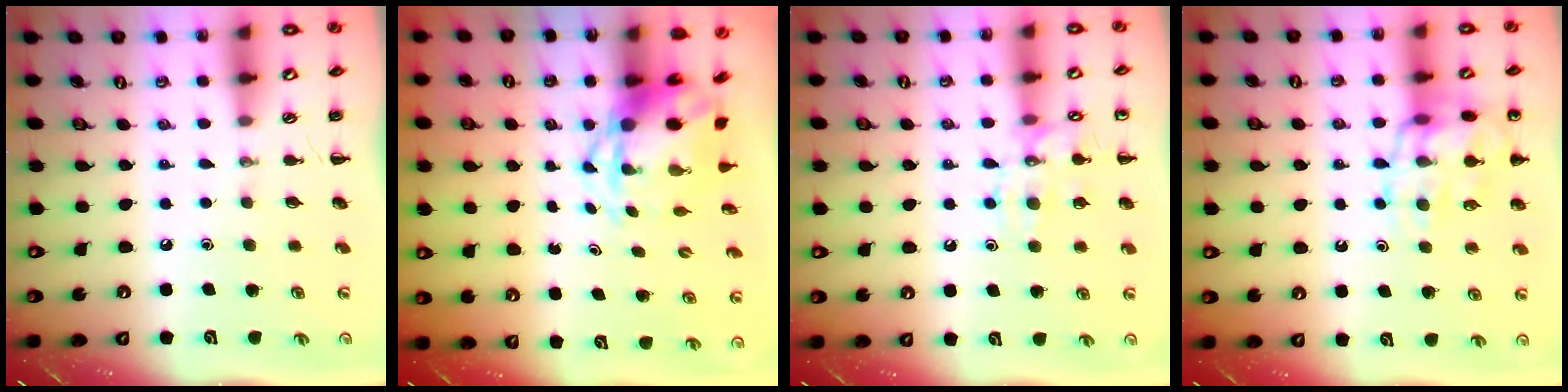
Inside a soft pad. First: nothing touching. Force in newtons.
{"total": 4.3, "press": 4.1, "slide": 1.1}
{"total": 11.9, "press": 11.9, "slide": 0.6}
{"total": 18.2, "press": 18.1, "slide": 2.5}